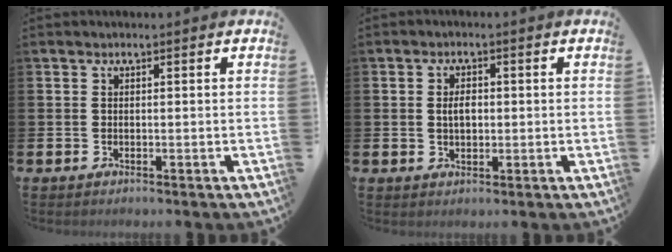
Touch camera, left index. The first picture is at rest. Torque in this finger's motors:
{"motor_torque": [0.31, 0.12, 0.07, 0.08]}